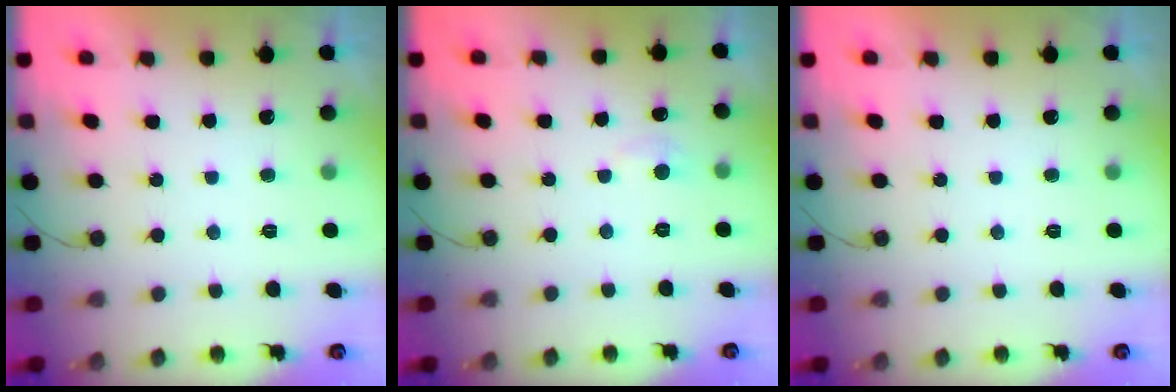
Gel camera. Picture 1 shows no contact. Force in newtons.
{"total": 3.8, "press": 3.8, "slide": 0.5}
{"total": 0.0}